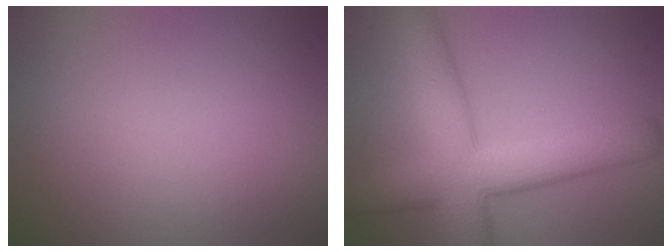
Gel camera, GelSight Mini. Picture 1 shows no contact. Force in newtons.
{"total": 8.9, "press": 8.9, "slide": 0.3}